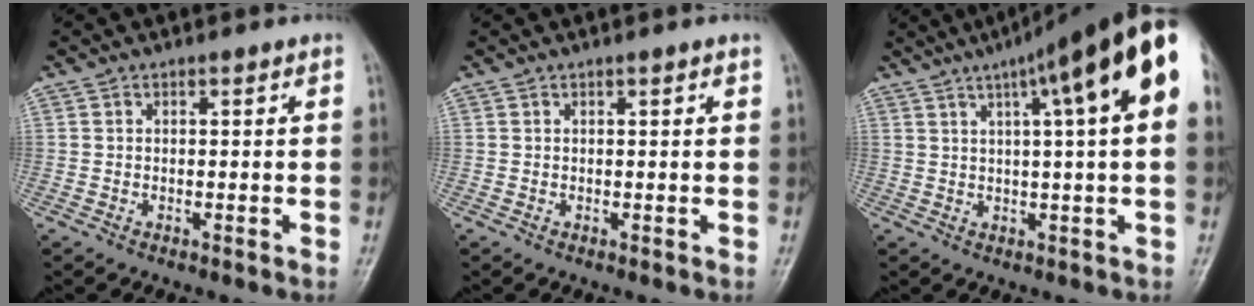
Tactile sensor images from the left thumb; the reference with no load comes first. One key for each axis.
{"total": 0.7, "fx": 0.4, "fy": 0.0, "fz": 0.6, "tx": -0.008, "ty": 0.001, "tz": 0.004}
{"total": 19.3, "fx": 7.3, "fy": 3.0, "fz": 17.6, "tx": -0.258, "ty": 0.026, "tz": 0.097}